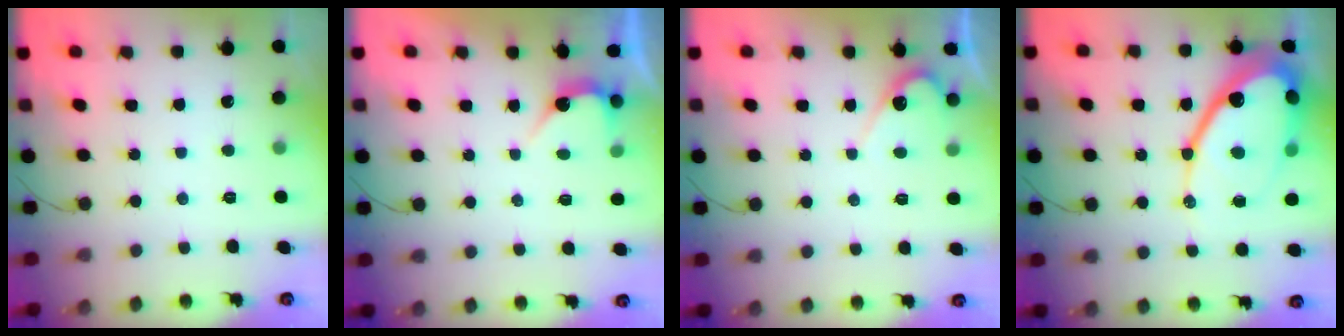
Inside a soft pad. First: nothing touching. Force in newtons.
{"total": 4.1, "press": 4.1, "slide": 0.3}
{"total": 5.1, "press": 5.0, "slide": 0.4}
{"total": 22.4, "press": 22.3, "slide": 1.7}